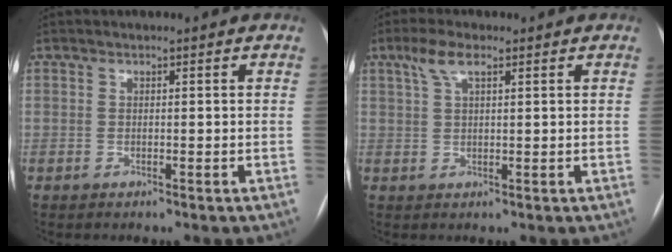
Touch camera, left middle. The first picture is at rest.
{"total": 3.8, "force": [2.2, 1.0, 2.9], "torque": [-0.068, 0.017, 0.047]}